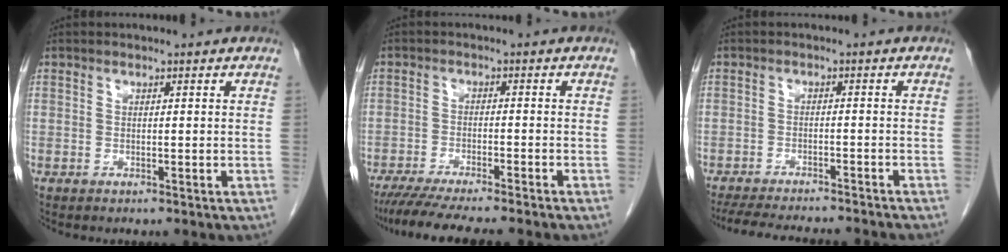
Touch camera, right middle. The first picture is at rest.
{"total": 11.0, "force": [-9.4, -0.2, 5.7], "torque": [-0.072, -0.026, -0.144]}
{"total": 15.0, "force": [-13.7, 1.3, 6.0], "torque": [-0.107, -0.024, -0.186]}